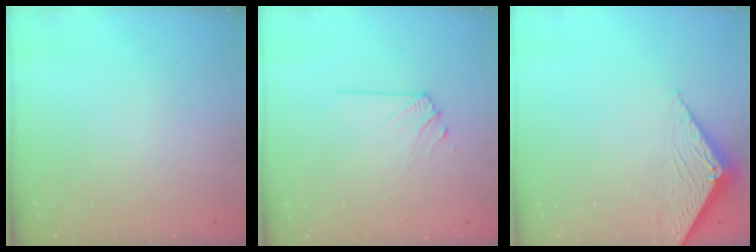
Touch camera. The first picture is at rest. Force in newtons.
{"total": 6.2, "press": 6.2, "slide": 0.9}
{"total": 2.8, "press": 2.8, "slide": 0.3}